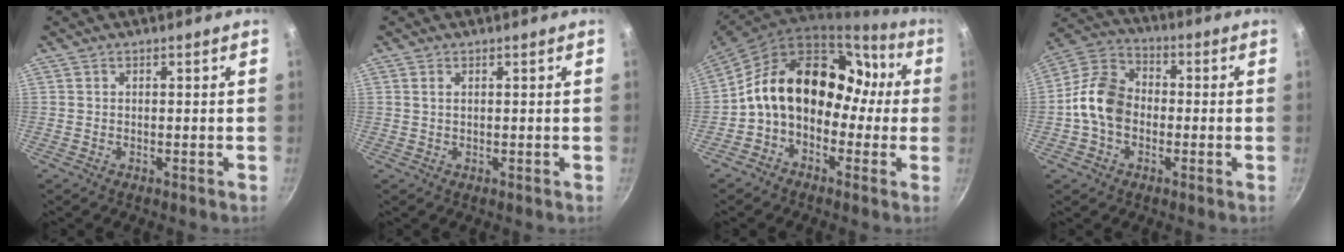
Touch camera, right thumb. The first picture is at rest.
{"total": 0.9, "force": [0.4, 0.4, 0.7], "torque": [-0.012, 0.002, 0.006]}
{"total": 19.2, "force": [-0.1, 14.1, 13.0], "torque": [-0.171, 0.072, -0.012]}
{"total": 11.3, "force": [-1.7, 8.5, 7.3], "torque": [-0.111, 0.032, -0.055]}